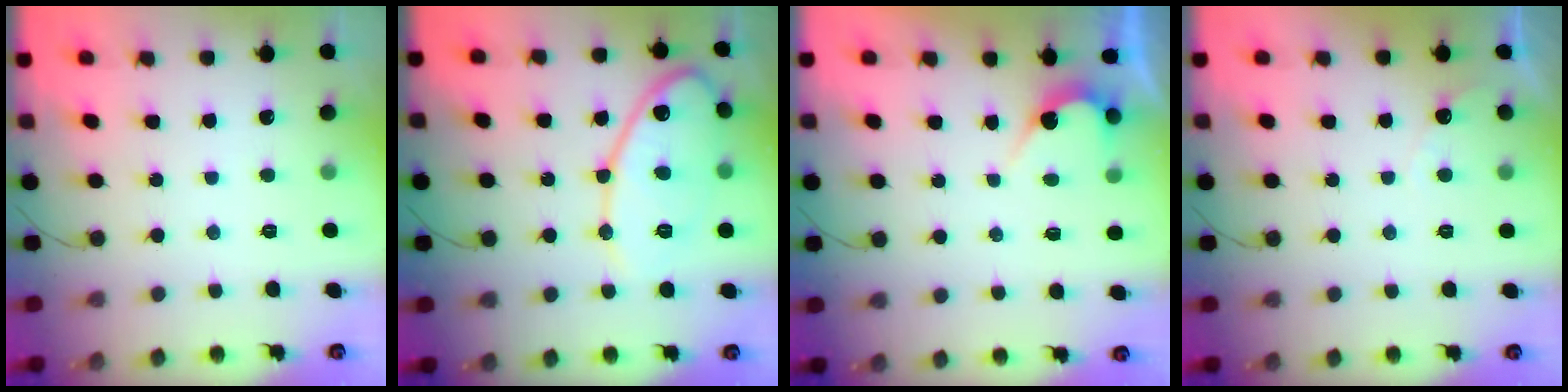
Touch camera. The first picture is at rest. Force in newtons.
{"total": 14.1, "press": 14.0, "slide": 1.3}
{"total": 4.1, "press": 4.1, "slide": 0.3}
{"total": 2.3, "press": 2.3, "slide": 0.1}